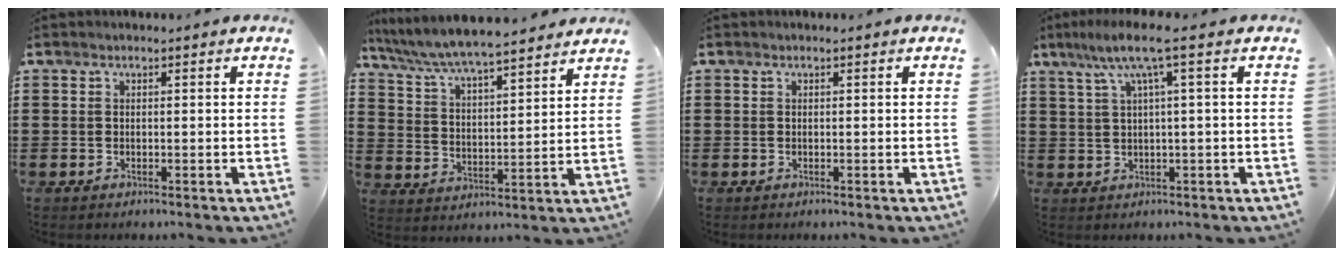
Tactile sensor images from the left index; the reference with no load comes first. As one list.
[{"total": 6.6, "force": [6.2, 0.2, 2.2], "torque": [-0.069, -0.037, 0.105]}, {"total": 0.0}, {"total": 6.6, "force": [2.0, 0.6, 6.3], "torque": [-0.133, 0.002, 0.027]}]